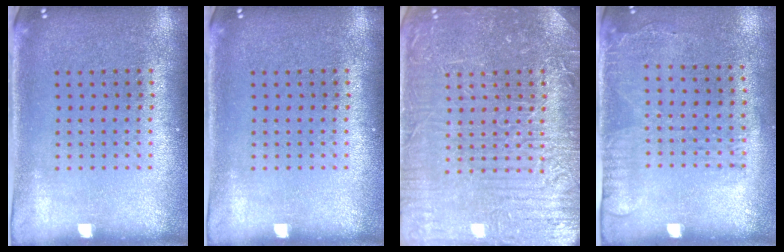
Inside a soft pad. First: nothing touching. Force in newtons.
{"total": 0.0}
{"total": 5.3, "press": 5.2, "slide": 0.7}
{"total": 1.7, "press": 1.2, "slide": 1.2}